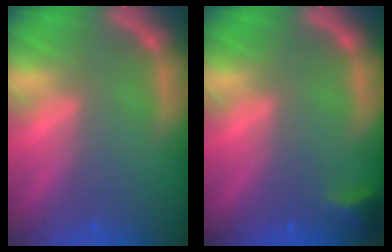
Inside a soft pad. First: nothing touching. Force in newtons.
{"total": 1.9}